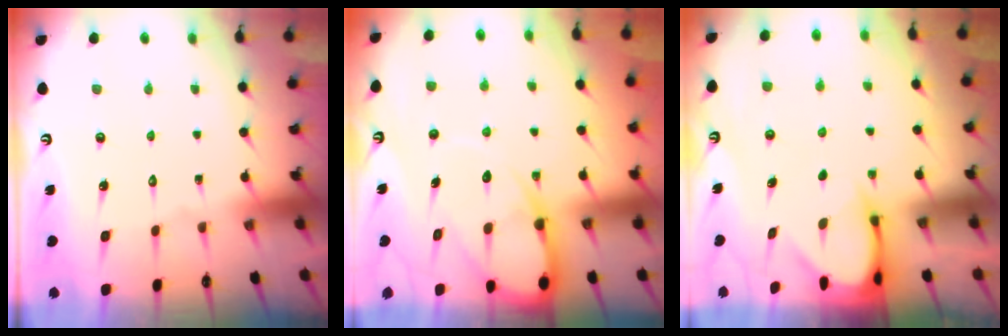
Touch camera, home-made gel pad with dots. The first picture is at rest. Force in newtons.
{"total": 9.4, "press": 9.3, "slide": 1.0}
{"total": 3.7, "press": 3.7, "slide": 0.3}